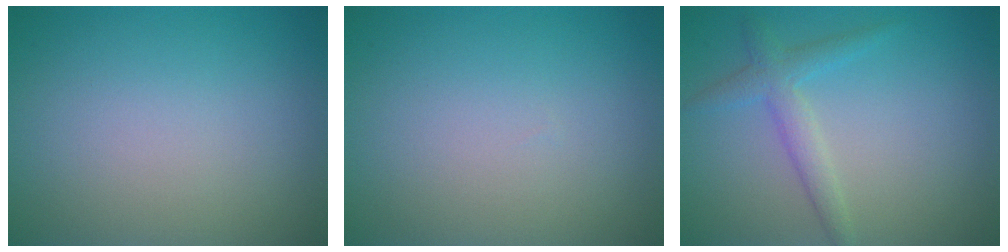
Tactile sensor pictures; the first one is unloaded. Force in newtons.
{"total": 0.0}
{"total": 2.4, "press": 2.4, "slide": 0.1}